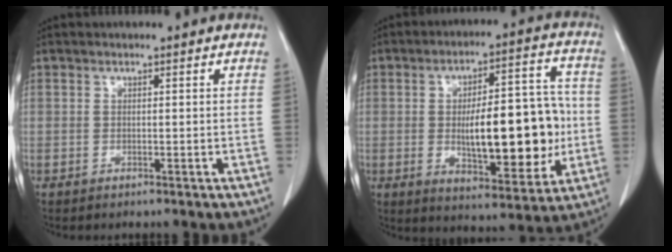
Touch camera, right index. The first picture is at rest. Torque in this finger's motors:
{"motor_torque": [1.45, -0.70, 0.83, 0.15]}